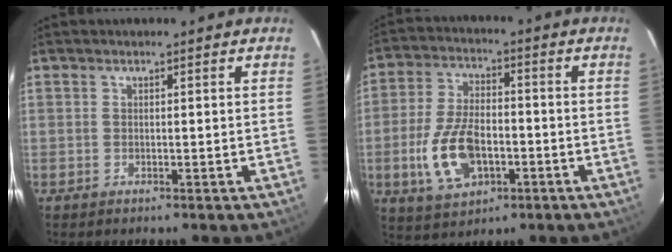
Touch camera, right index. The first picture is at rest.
{"total": 13.0, "force": [-3.8, 7.3, 10.1], "torque": [-0.215, 0.000, -0.060]}